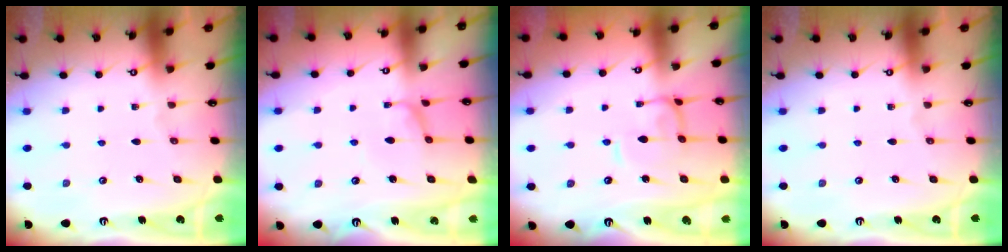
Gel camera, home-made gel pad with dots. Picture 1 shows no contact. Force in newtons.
{"total": 1.1, "press": 1.0, "slide": 0.4}
{"total": 0.0}
{"total": 0.0}